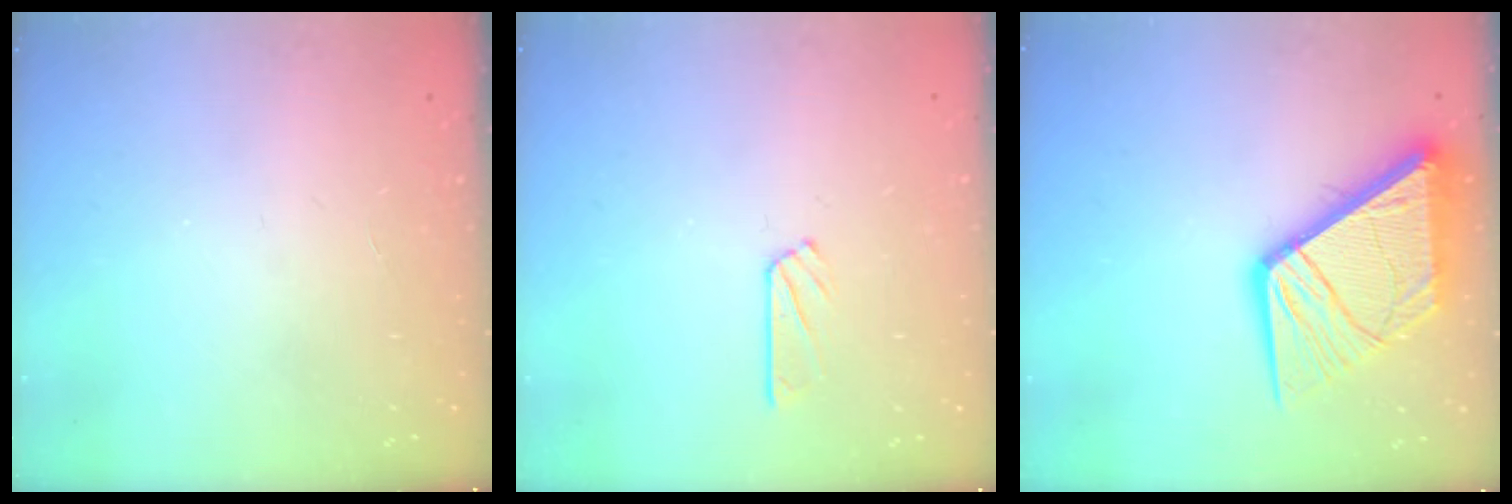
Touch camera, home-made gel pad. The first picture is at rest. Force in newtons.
{"total": 3.6, "press": 3.6, "slide": 0.4}
{"total": 16.4, "press": 16.3, "slide": 2.0}